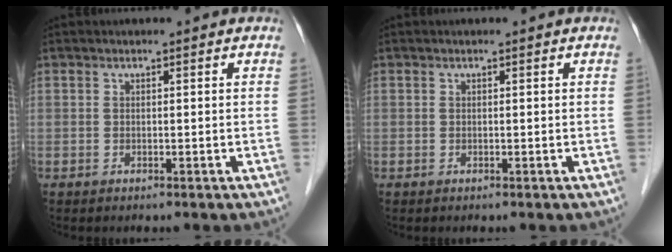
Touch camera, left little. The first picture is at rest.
{"total": 0.0}